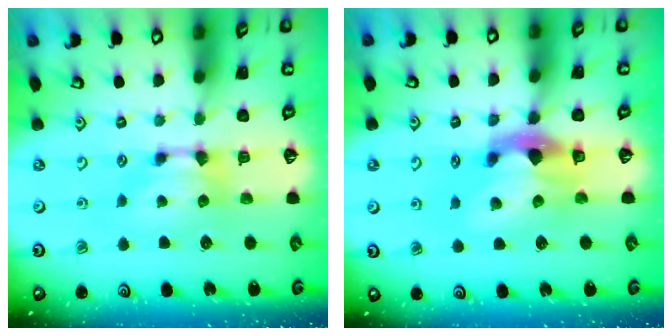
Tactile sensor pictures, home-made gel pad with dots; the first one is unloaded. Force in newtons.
{"total": 5.5, "press": 5.1, "slide": 2.1}